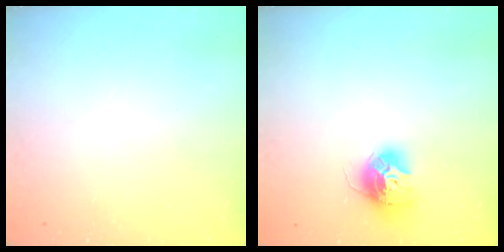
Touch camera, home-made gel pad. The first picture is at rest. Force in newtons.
{"total": 12.2, "press": 12.1, "slide": 1.1}